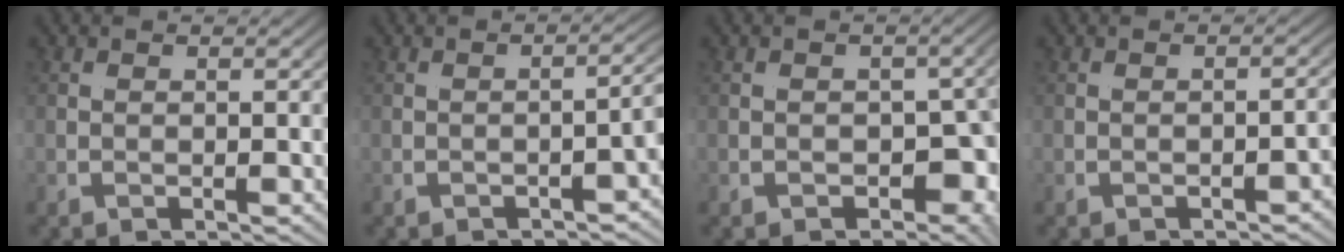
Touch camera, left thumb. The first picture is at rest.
{"total": 2.0, "force": [-0.9, -1.2, 1.2], "torque": [-0.021, 0.014, -0.015]}
{"total": 6.7, "force": [-0.6, 4.0, 5.3], "torque": [-0.063, -0.017, 0.000]}
{"total": 1.2, "force": [-0.5, -1.1, 0.0], "torque": [-0.004, 0.010, -0.010]}